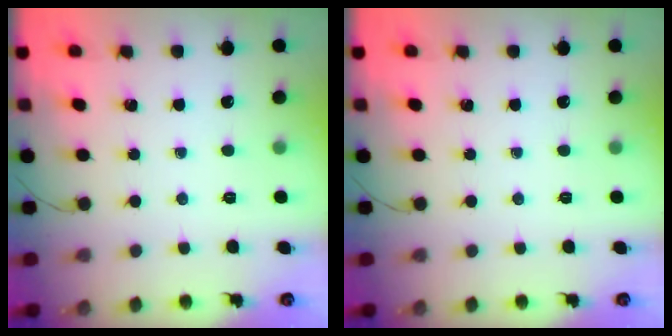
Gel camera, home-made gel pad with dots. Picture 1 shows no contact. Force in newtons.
{"total": 0.0}